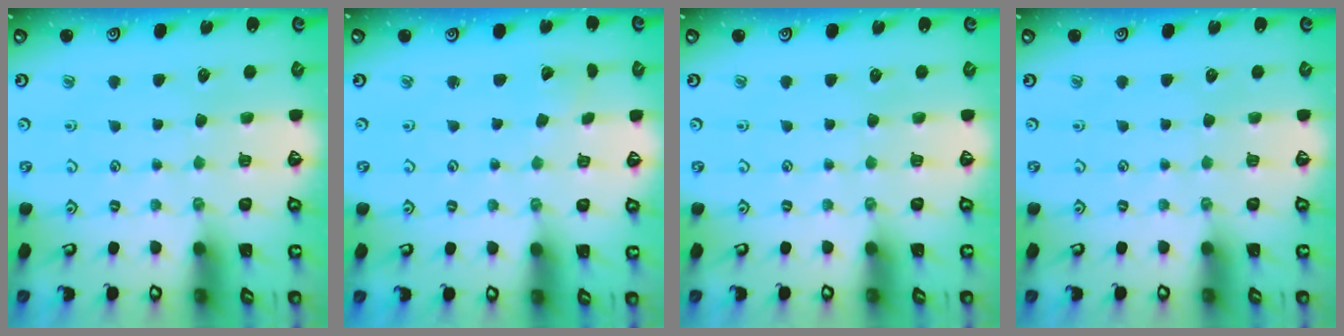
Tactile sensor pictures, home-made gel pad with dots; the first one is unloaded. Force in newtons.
{"total": 1.9, "press": 1.9, "slide": 0.0}
{"total": 0.0}
{"total": 0.0}